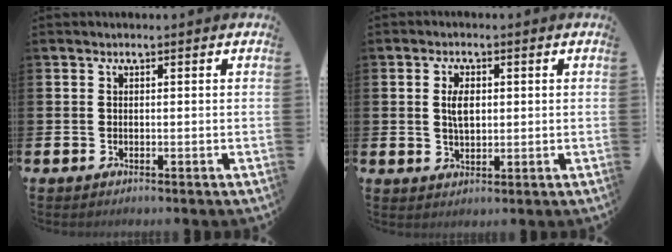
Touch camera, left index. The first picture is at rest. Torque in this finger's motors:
{"motor_torque": [0.35, -0.28, 0.12, 0.14]}